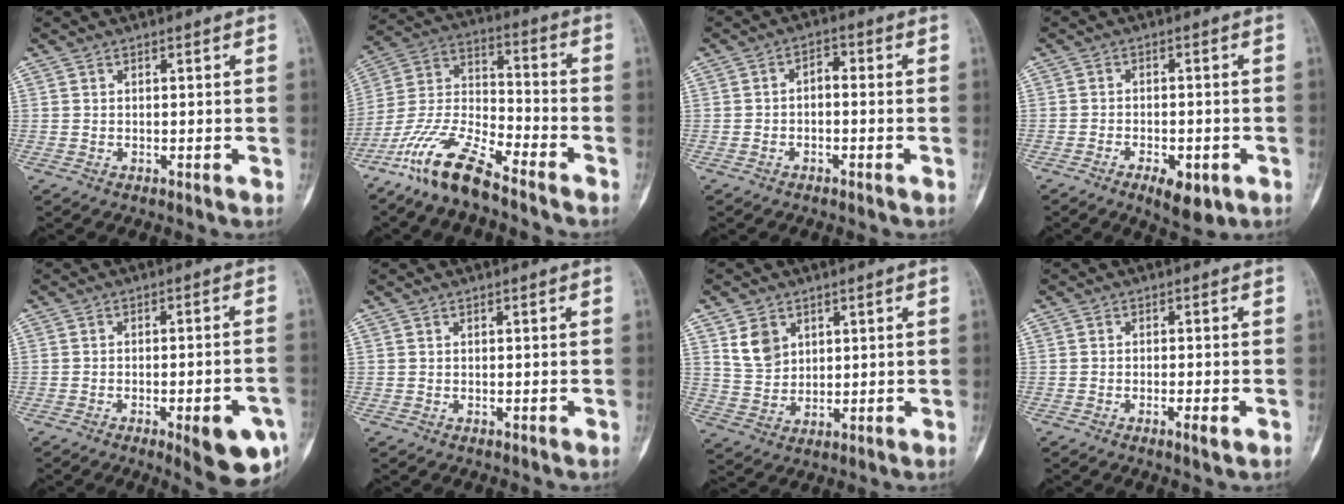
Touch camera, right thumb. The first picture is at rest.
{"total": 14.4, "force": [-10.9, 3.7, 8.7], "torque": [-0.175, 0.064, -0.215]}
{"total": 2.7, "force": [-0.5, 1.9, 1.9], "torque": [-0.019, 0.016, -0.018]}
{"total": 6.4, "force": [-3.2, 3.0, 4.7], "torque": [-0.062, 0.012, -0.041]}
{"total": 11.2, "force": [-4.8, 3.1, 9.6], "torque": [-0.103, 0.014, -0.054]}
{"total": 0.0}
{"total": 6.5, "force": [2.9, 4.9, 3.0], "torque": [-0.033, -0.016, 0.065]}
{"total": 2.3, "force": [-1.1, 0.7, 1.9], "torque": [-0.031, 0.001, -0.017]}